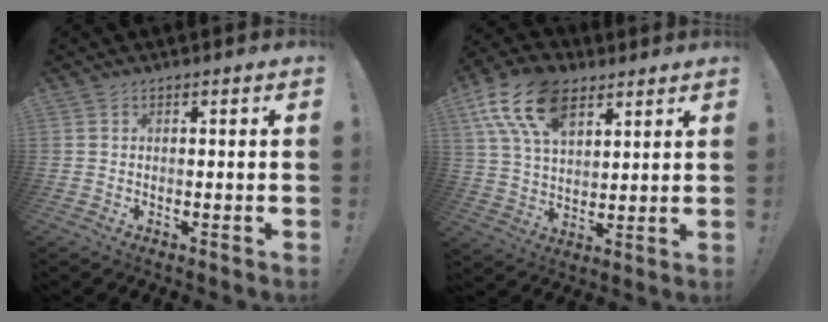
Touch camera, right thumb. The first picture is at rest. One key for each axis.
{"total": 17.6, "fx": 9.5, "fy": 10.4, "fz": 10.6, "tx": -0.188, "ty": -0.039, "tz": 0.174}